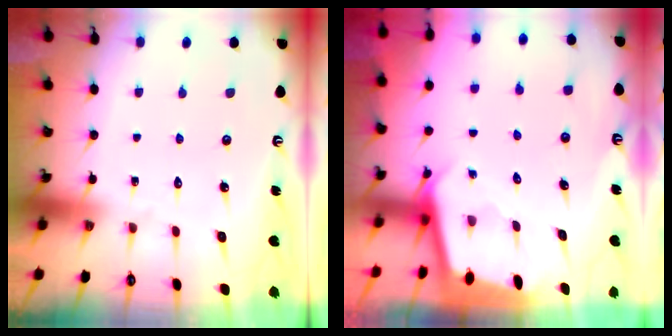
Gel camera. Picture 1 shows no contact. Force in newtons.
{"total": 2.1, "press": 2.1, "slide": 0.1}